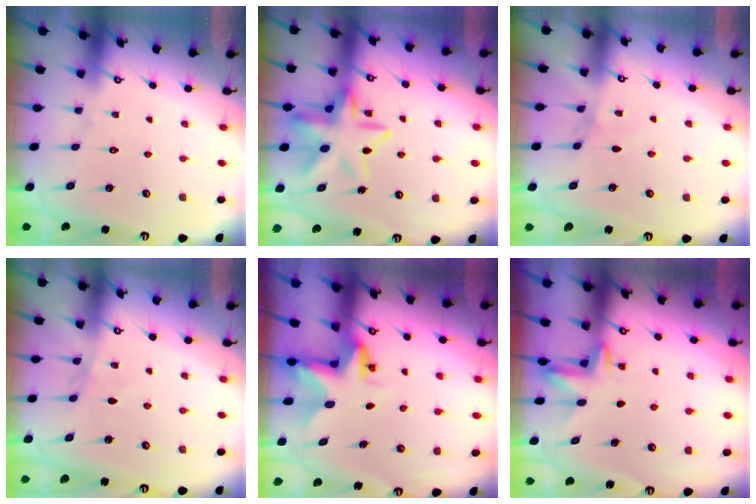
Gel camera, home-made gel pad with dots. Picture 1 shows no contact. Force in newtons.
{"total": 15.5, "press": 15.5, "slide": 1.4}
{"total": 2.2, "press": 2.1, "slide": 0.4}
{"total": 3.2, "press": 3.2, "slide": 0.5}
{"total": 3.0, "press": 3.0, "slide": 0.1}
{"total": 2.6, "press": 2.6, "slide": 0.4}